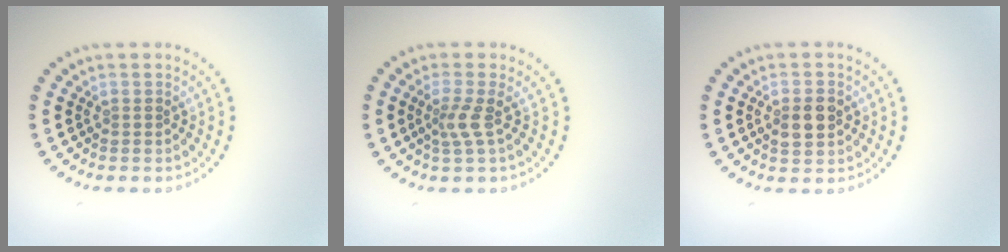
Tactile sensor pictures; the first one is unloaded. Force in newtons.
{"total": 2.1, "press": 1.4, "slide": 1.5}
{"total": 2.7, "press": 2.7, "slide": 0.2}